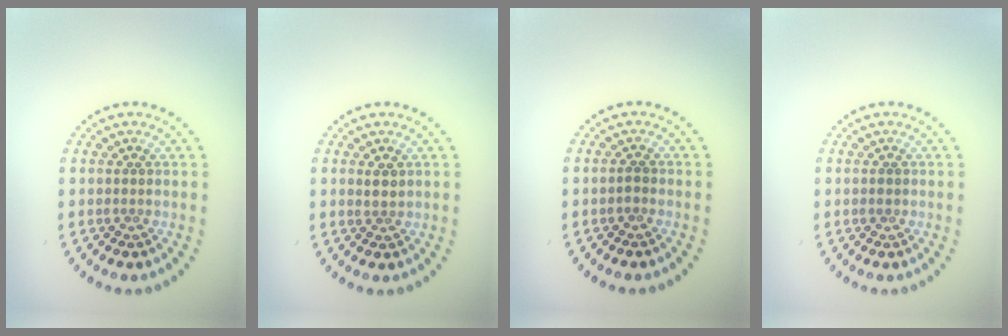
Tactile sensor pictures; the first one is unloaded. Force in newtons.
{"total": 1.0, "press": 0.9, "slide": 0.6}
{"total": 0.7, "press": 0.7, "slide": 0.1}
{"total": 0.7, "press": 0.7, "slide": 0.1}